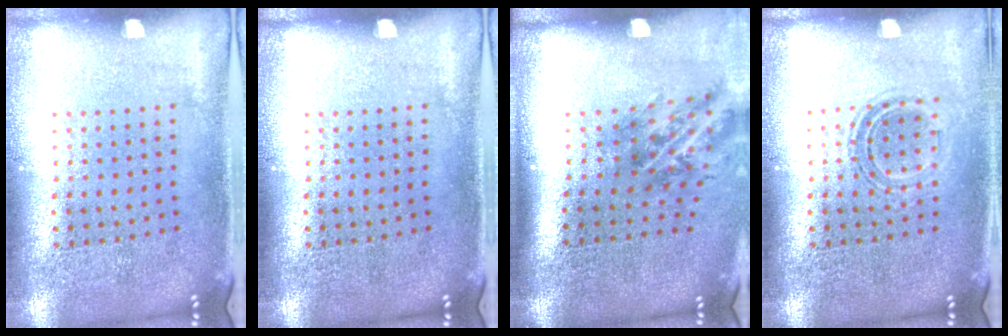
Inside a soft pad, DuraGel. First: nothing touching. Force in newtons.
{"total": 0.0}
{"total": 1.4, "press": 1.1, "slide": 0.9}
{"total": 1.1, "press": 0.9, "slide": 0.5}